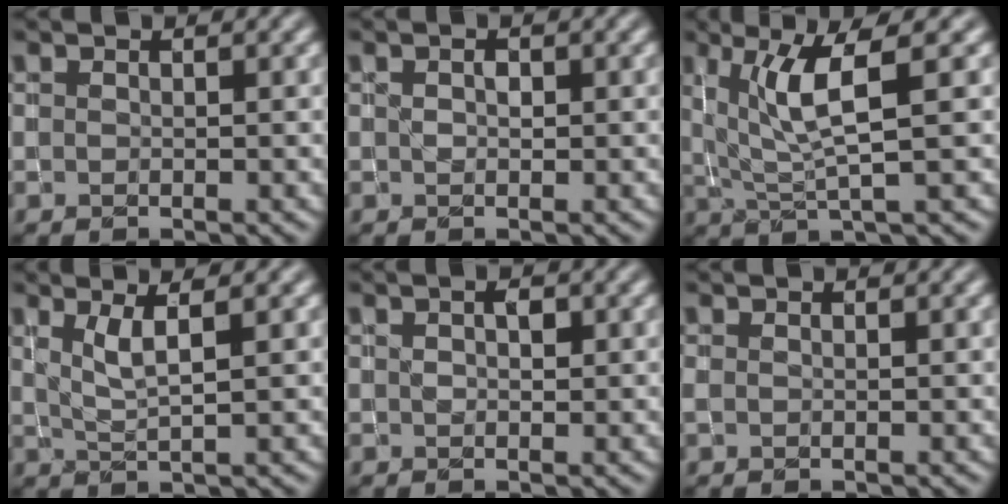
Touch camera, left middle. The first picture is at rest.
{"total": 1.0, "force": [0.0, 0.7, 0.7], "torque": [-0.011, 0.000, 0.004]}
{"total": 4.9, "force": [1.3, 0.6, 4.7], "torque": [-0.093, -0.002, 0.030]}
{"total": 2.4, "force": [0.9, 0.3, 2.2], "torque": [-0.040, -0.004, 0.022]}
{"total": 1.4, "force": [0.2, 0.9, 1.0], "torque": [-0.017, 0.000, 0.004]}
{"total": 0.0}